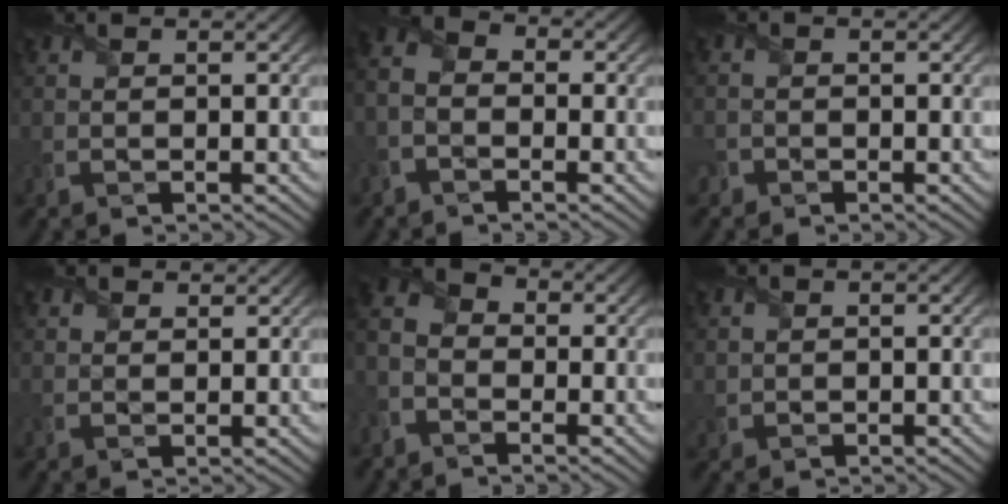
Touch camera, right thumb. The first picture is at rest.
{"total": 4.3, "force": [-1.9, 2.9, 2.5], "torque": [-0.062, 0.003, -0.042]}
{"total": 1.4, "force": [-1.1, 1.0, -0.1], "torque": [0.007, 0.000, -0.023]}
{"total": 2.3, "force": [2.0, 1.0, 0.6], "torque": [-0.015, 0.002, 0.041]}
{"total": 5.7, "force": [-2.8, 3.9, 3.0], "torque": [-0.078, -0.004, -0.064]}
{"total": 1.0, "force": [0.6, 0.8, 0.0], "torque": [-0.009, -0.003, 0.012]}